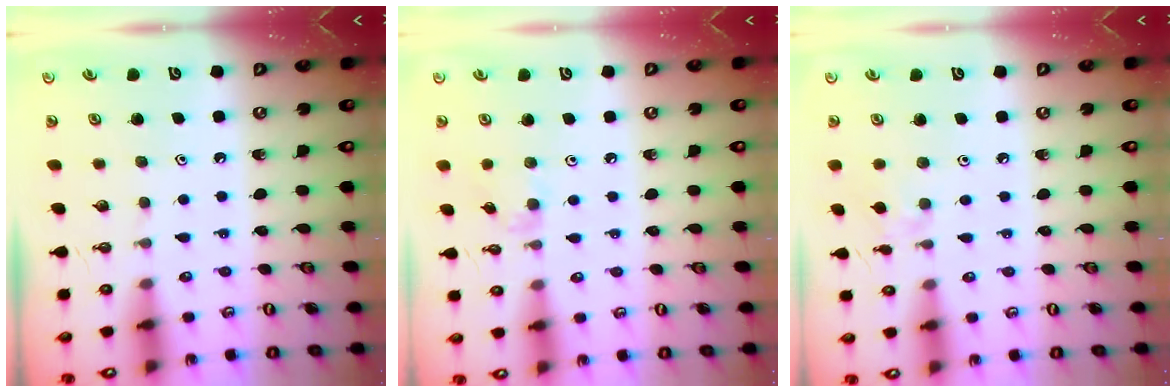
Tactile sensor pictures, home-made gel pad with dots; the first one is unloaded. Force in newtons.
{"total": 3.3, "press": 3.3, "slide": 0.5}
{"total": 2.1, "press": 2.1, "slide": 0.5}